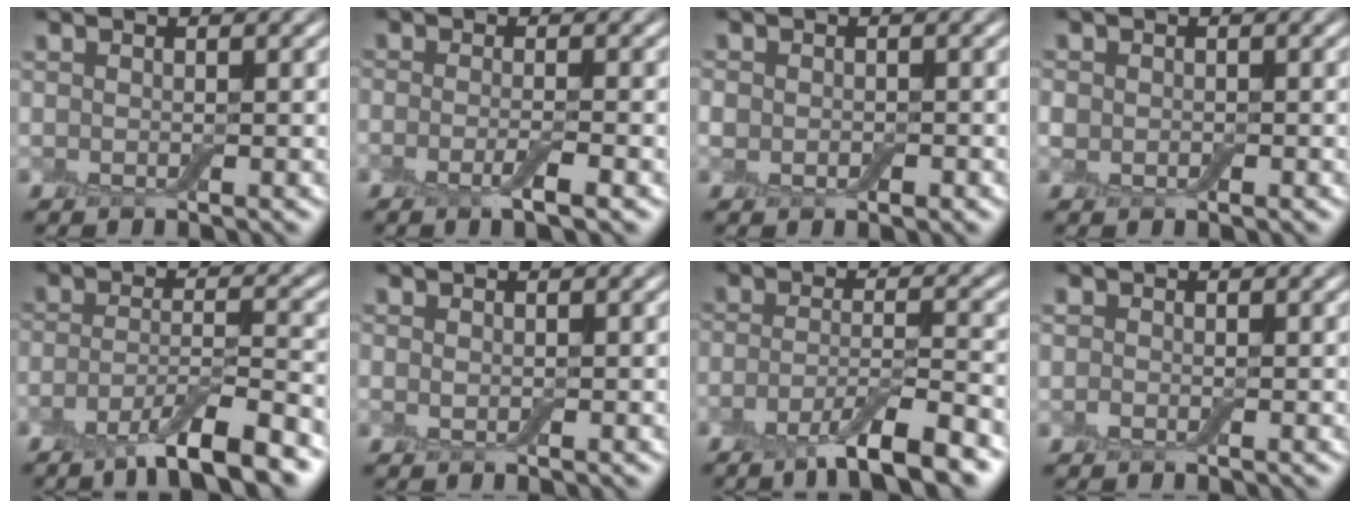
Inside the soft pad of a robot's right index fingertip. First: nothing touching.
{"total": 2.3, "force": [-1.0, 0.5, 2.0], "torque": [-0.036, -0.005, -0.022]}
{"total": 2.0, "force": [-0.3, 1.7, 1.1], "torque": [-0.015, -0.004, -0.009]}
{"total": 1.5, "force": [-0.2, 1.3, 0.7], "torque": [-0.011, 0.000, -0.009]}
{"total": 7.2, "force": [-4.8, 1.6, 5.2], "torque": [-0.079, 0.000, -0.089]}
{"total": 0.8, "force": [0.0, 0.6, 0.5], "torque": [-0.012, 0.000, -0.002]}
{"total": 6.5, "force": [-4.2, 1.3, 4.8], "torque": [-0.074, 0.001, -0.079]}
{"total": 0.6, "force": [-0.2, 0.5, 0.3], "torque": [-0.004, -0.001, -0.007]}